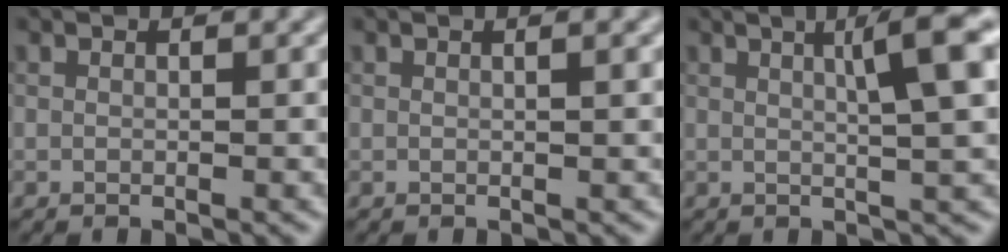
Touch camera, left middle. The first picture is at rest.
{"total": 1.4, "force": [0.5, 0.4, 1.3], "torque": [-0.013, 0.005, 0.003]}
{"total": 6.2, "force": [1.9, 0.9, 5.8], "torque": [-0.068, 0.013, 0.027]}